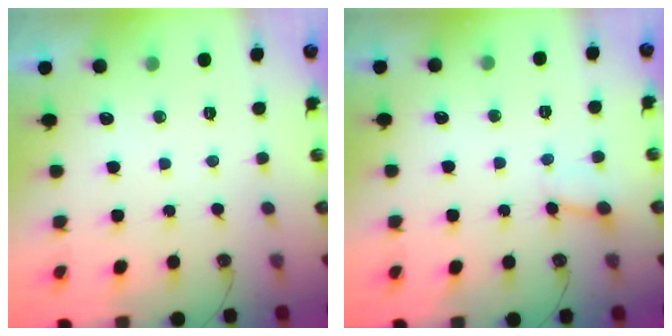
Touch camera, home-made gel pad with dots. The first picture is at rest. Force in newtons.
{"total": 2.5, "press": 2.5, "slide": 0.4}